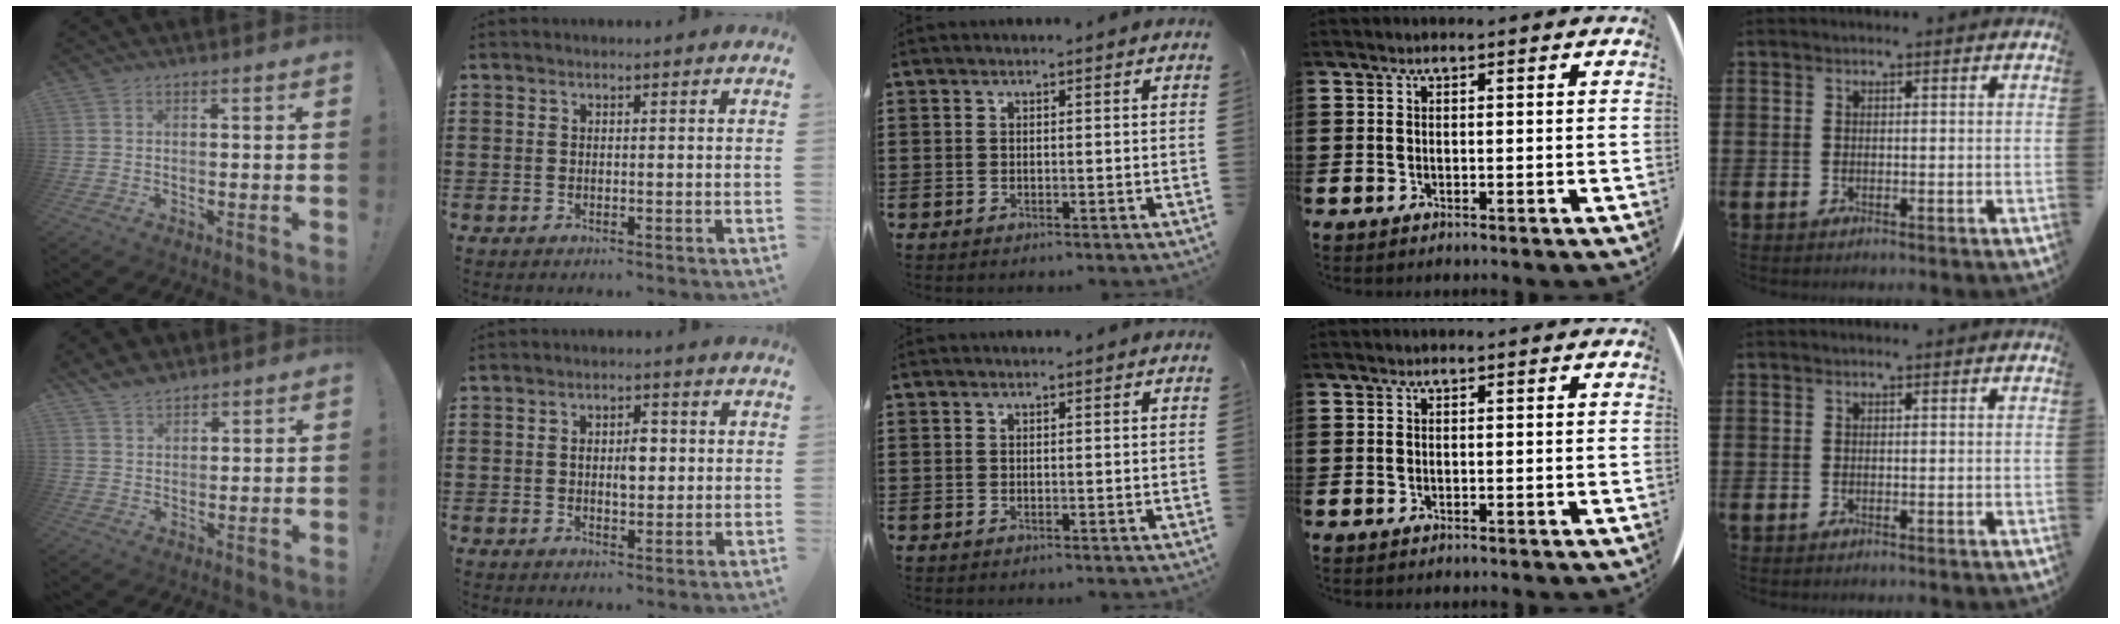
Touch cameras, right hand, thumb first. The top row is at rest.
{"thumb": {"total": 4.9, "force": [4.2, 2.2, 1.2], "torque": [-0.026, -0.024, 0.080]}, "index": {"total": 3.8, "force": [0.3, 1.7, 3.4], "torque": [-0.060, 0.002, 0.001]}}